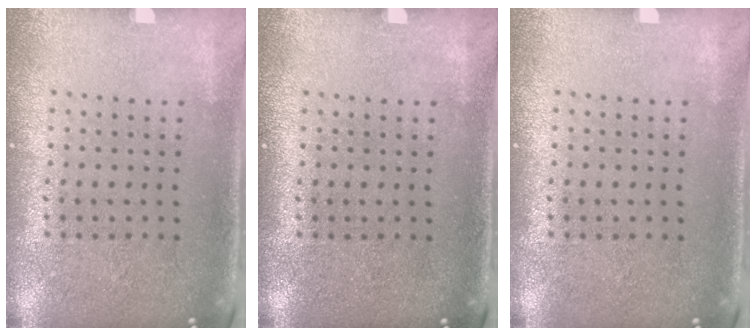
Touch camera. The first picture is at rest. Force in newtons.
{"total": 0.0}
{"total": 0.0}